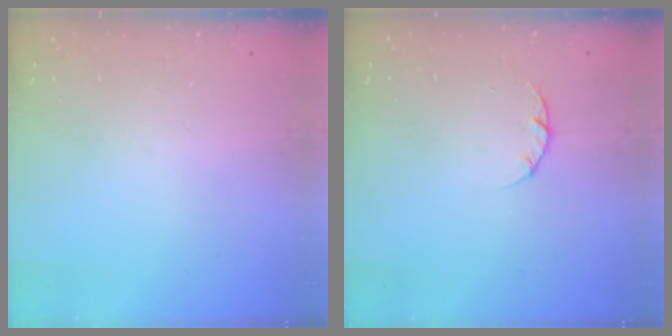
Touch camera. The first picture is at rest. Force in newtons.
{"total": 3.1, "press": 3.0, "slide": 0.4}